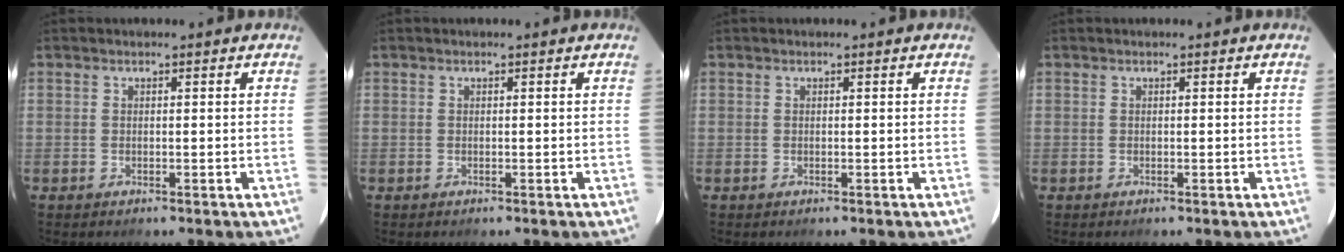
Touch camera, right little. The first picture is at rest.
{"total": 0.0}
{"total": 0.0}
{"total": 0.0}